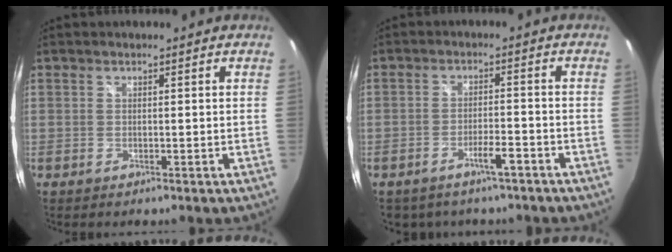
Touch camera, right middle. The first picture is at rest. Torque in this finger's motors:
{"motor_torque": [1.07, -1.07, 0.06, 0.06]}